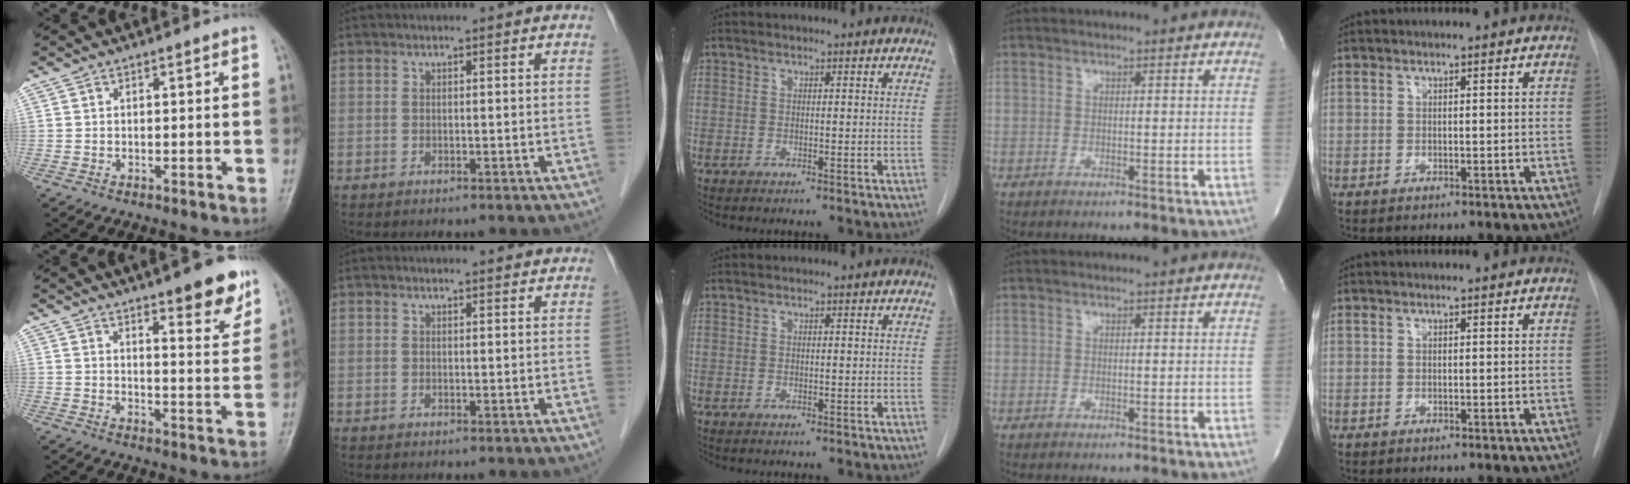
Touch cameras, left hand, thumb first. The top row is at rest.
{"thumb": {"total": 10.2, "force": [6.9, 2.4, 7.1], "torque": [-0.067, -0.041, 0.092]}, "index": {"total": 2.5, "force": [2.5, 0.2, 0.4], "torque": [-0.012, 0.004, 0.027]}}